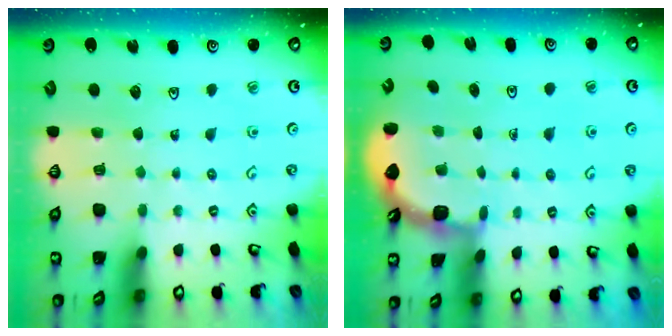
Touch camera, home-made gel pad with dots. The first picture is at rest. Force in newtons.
{"total": 1.9, "press": 1.9, "slide": 0.2}